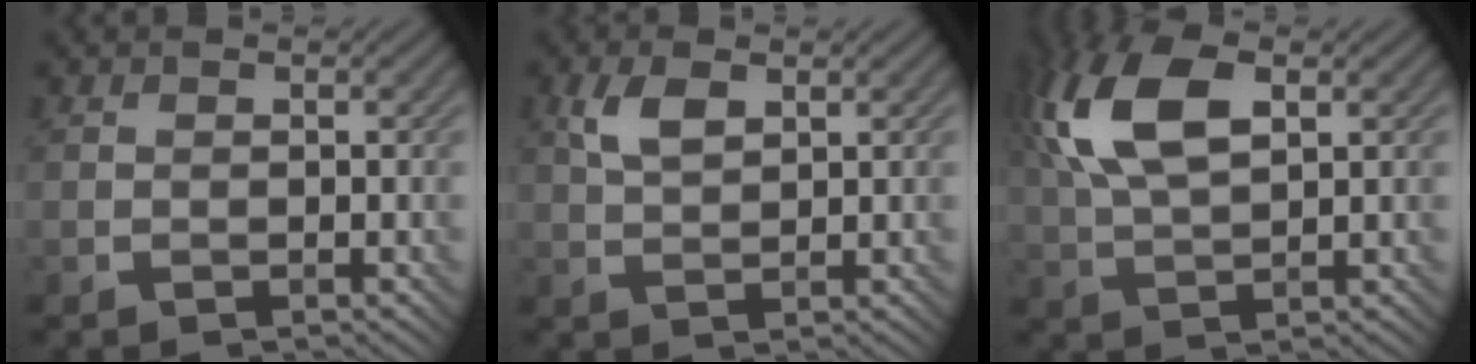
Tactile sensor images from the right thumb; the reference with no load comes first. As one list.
[{"total": 3.4, "force": [1.6, 1.5, 2.6], "torque": [-0.062, 0.005, 0.033]}, {"total": 10.8, "force": [3.7, 4.9, 8.9], "torque": [-0.218, 0.022, 0.067]}]